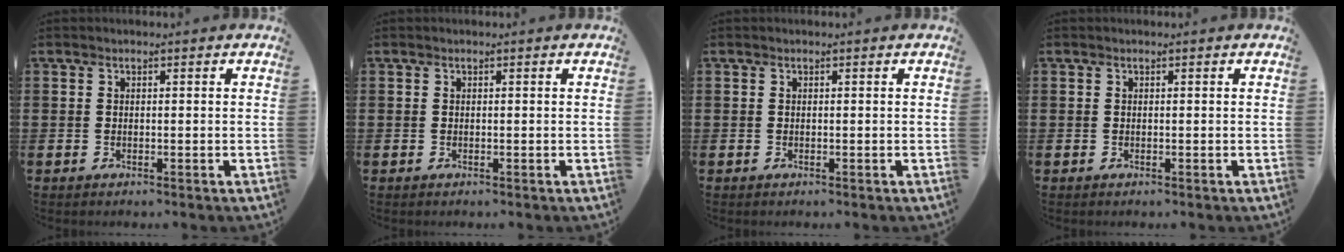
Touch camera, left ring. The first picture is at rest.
{"total": 0.0}
{"total": 0.0}
{"total": 0.0}